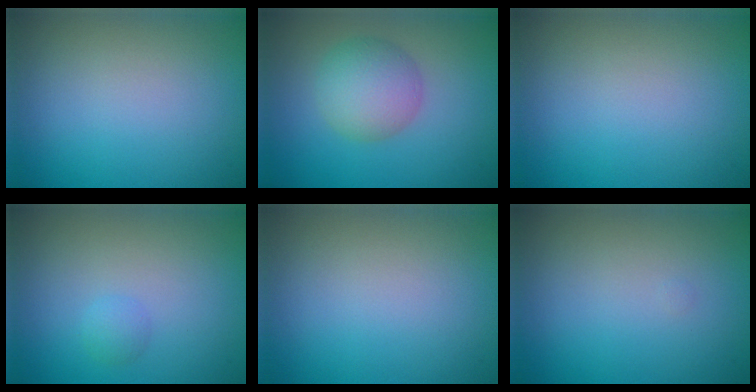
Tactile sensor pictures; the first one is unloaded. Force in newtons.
{"total": 4.4, "press": 4.4, "slide": 0.2}
{"total": 0.0}
{"total": 0.9, "press": 0.8, "slide": 0.1}
{"total": 0.0}
{"total": 0.0}